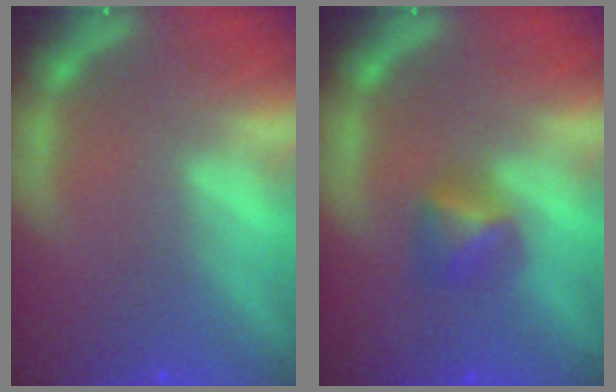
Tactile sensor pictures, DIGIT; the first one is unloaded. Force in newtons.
{"total": 2.4}